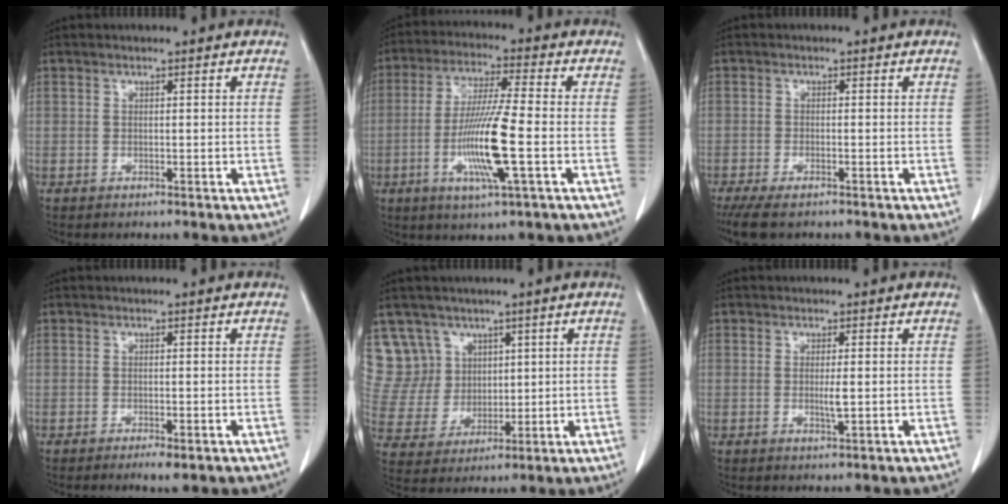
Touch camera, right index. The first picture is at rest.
{"total": 11.9, "force": [-2.9, 0.1, 11.5], "torque": [-0.228, -0.015, -0.061]}
{"total": 5.8, "force": [-4.4, 1.6, 3.4], "torque": [-0.051, -0.013, -0.068]}
{"total": 2.3, "force": [-1.3, 0.5, 1.8], "torque": [-0.023, -0.003, -0.016]}
{"total": 9.2, "force": [5.3, 7.6, 0.1], "torque": [-0.010, 0.030, 0.118]}
{"total": 2.0, "force": [-0.1, 0.2, 1.9], "torque": [-0.037, -0.004, -0.002]}